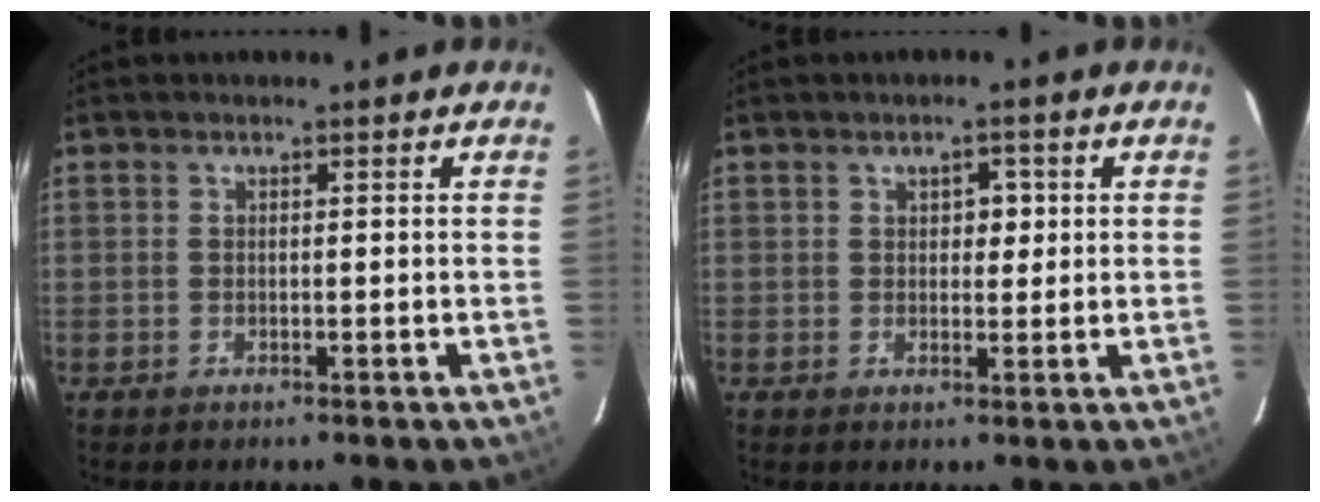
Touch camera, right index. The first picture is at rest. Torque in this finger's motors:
{"motor_torque": [0.02, -0.04, 0.03, 0.00]}